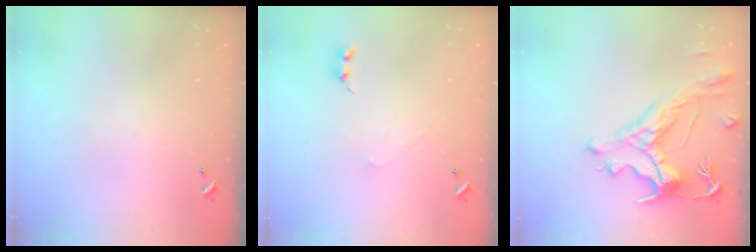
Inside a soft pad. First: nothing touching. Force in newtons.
{"total": 1.1, "press": 0.9, "slide": 0.6}
{"total": 4.1, "press": 3.7, "slide": 1.7}